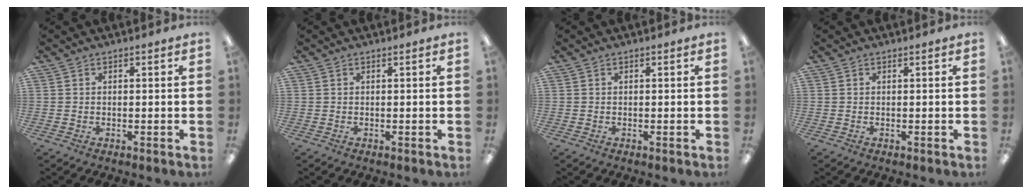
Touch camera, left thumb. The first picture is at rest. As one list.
[{"total": 0.0}, {"total": 0.0}, {"total": 0.0}]